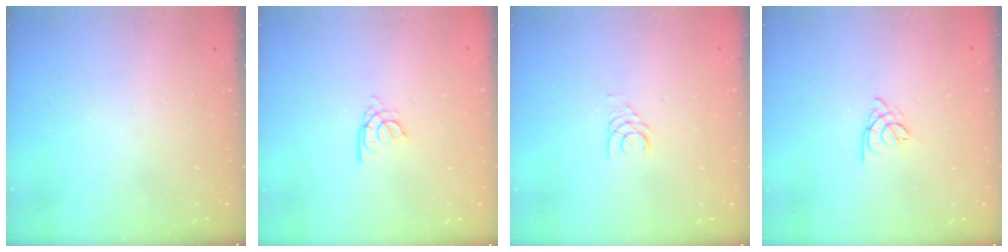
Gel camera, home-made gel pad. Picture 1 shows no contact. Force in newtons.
{"total": 3.6, "press": 3.6, "slide": 0.4}
{"total": 1.7, "press": 1.7, "slide": 0.2}
{"total": 2.5, "press": 2.5, "slide": 0.7}